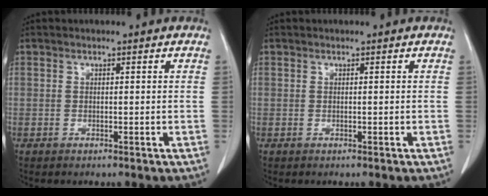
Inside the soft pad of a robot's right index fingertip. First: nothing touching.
{"total": 0.0}